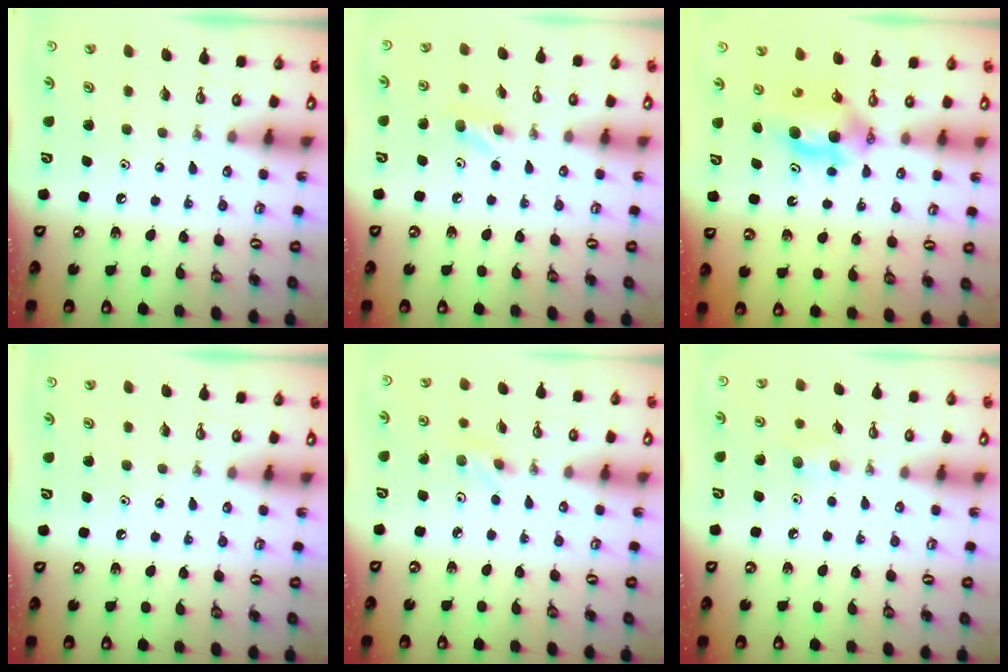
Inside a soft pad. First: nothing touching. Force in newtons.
{"total": 5.4, "press": 5.4, "slide": 0.5}
{"total": 5.7, "press": 5.5, "slide": 1.8}
{"total": 0.0}
{"total": 3.3, "press": 2.9, "slide": 1.4}
{"total": 6.4, "press": 6.3, "slide": 1.1}